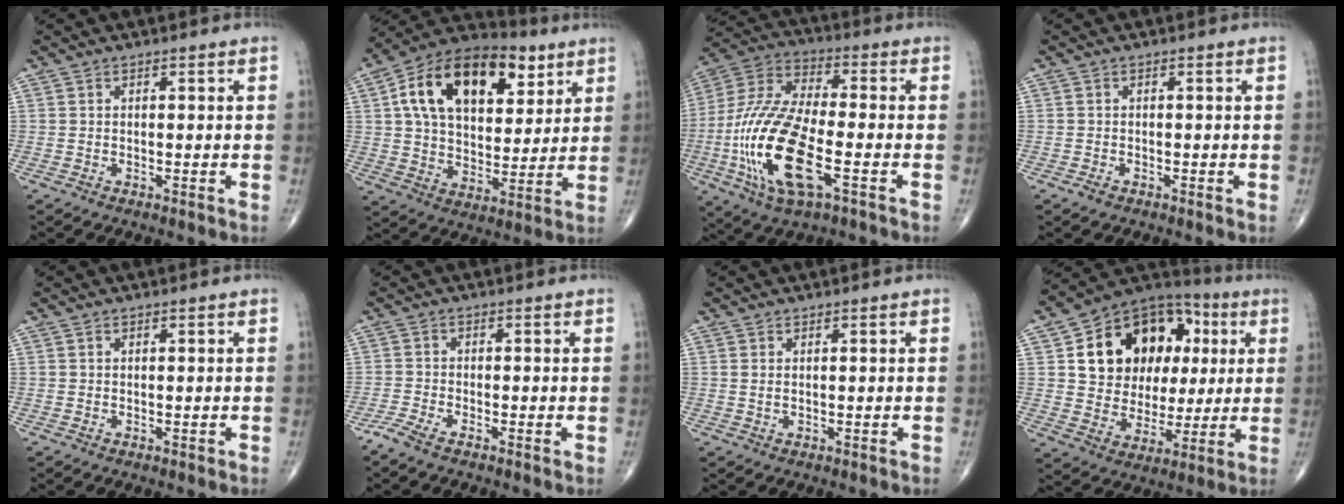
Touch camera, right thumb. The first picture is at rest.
{"total": 23.0, "force": [8.7, 13.8, 16.2], "torque": [-0.240, -0.001, 0.140]}
{"total": 21.5, "force": [-5.8, 8.1, 19.0], "torque": [-0.417, 0.012, -0.100]}
{"total": 1.0, "force": [-0.6, 0.5, 0.6], "torque": [-0.012, -0.002, -0.014]}
{"total": 0.0}
{"total": 2.8, "force": [-2.0, 0.4, 1.8], "torque": [-0.051, 0.000, -0.049]}
{"total": 0.8, "force": [0.3, 0.3, 0.6], "torque": [-0.014, 0.003, 0.009]}
{"total": 21.2, "force": [5.4, 15.8, 13.1], "torque": [-0.154, 0.019, 0.095]}